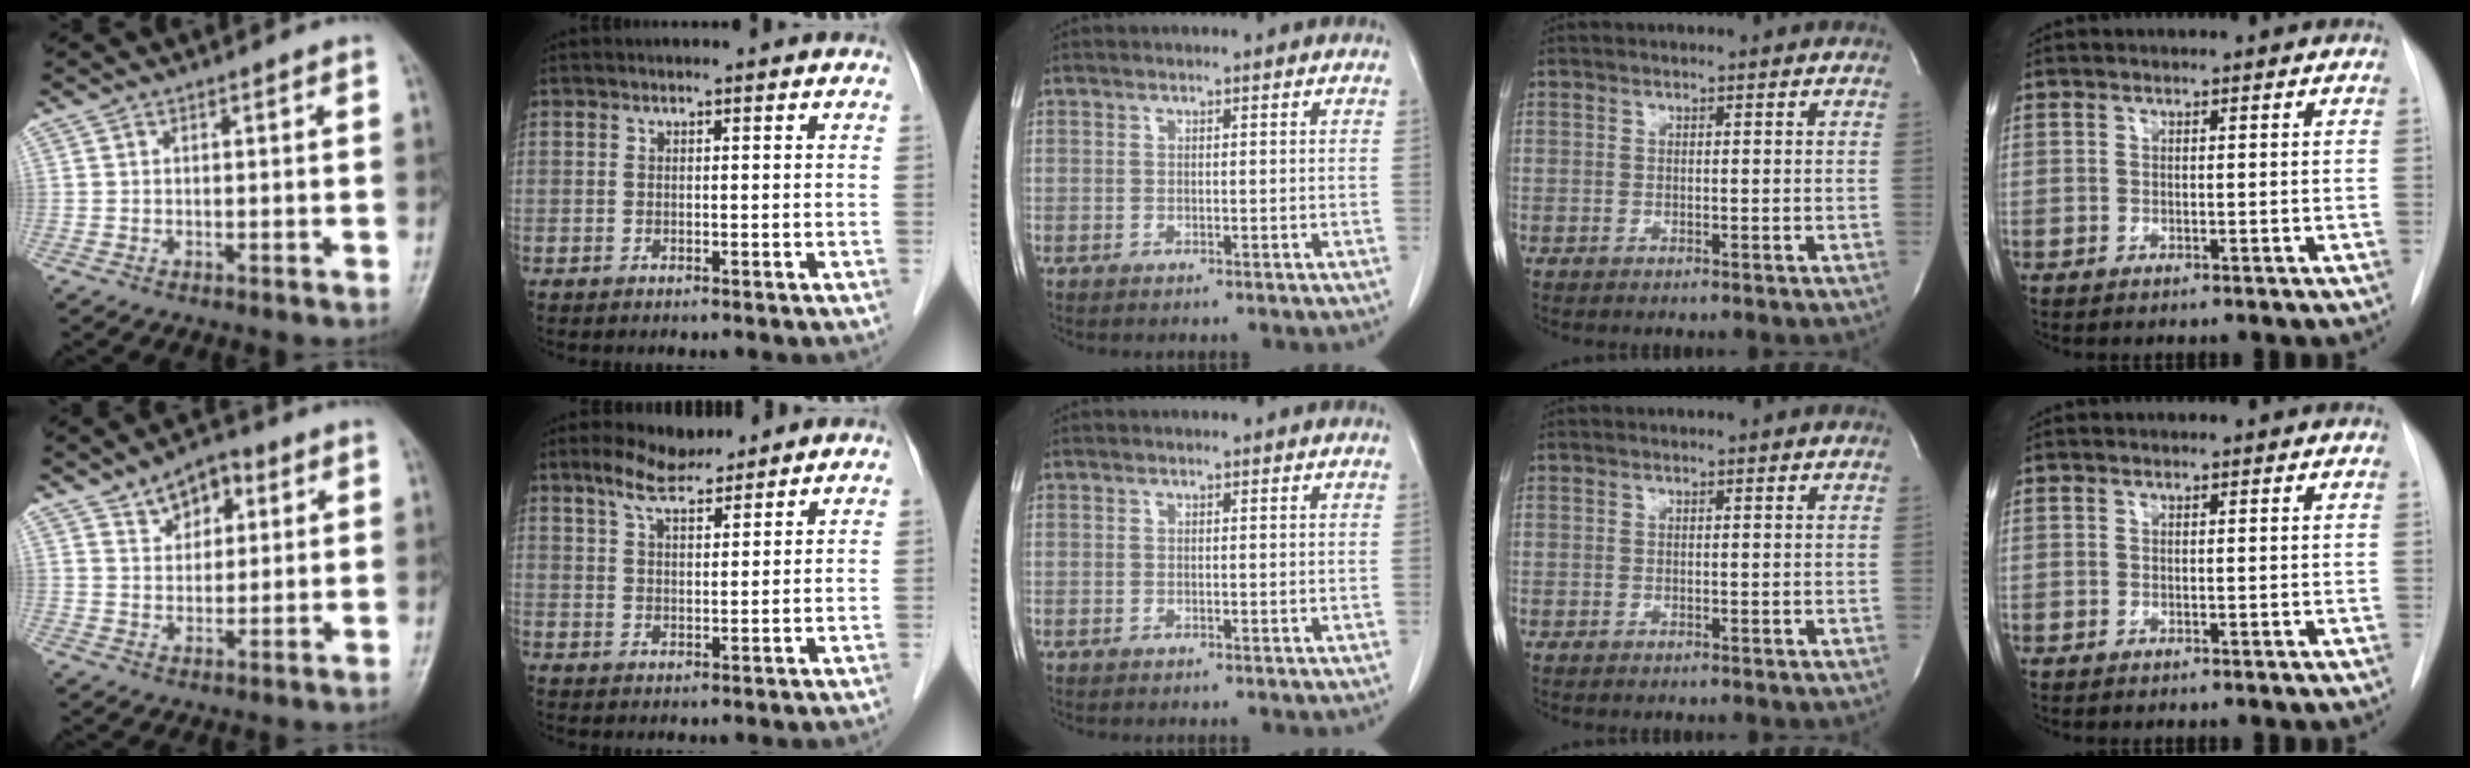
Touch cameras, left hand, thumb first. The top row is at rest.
{"thumb": {"total": 7.2, "force": [3.7, 4.6, 4.1], "torque": [-0.027, -0.012, 0.055]}, "index": {"total": 5.9, "force": [5.0, 1.3, 2.9], "torque": [-0.066, 0.017, 0.093]}}